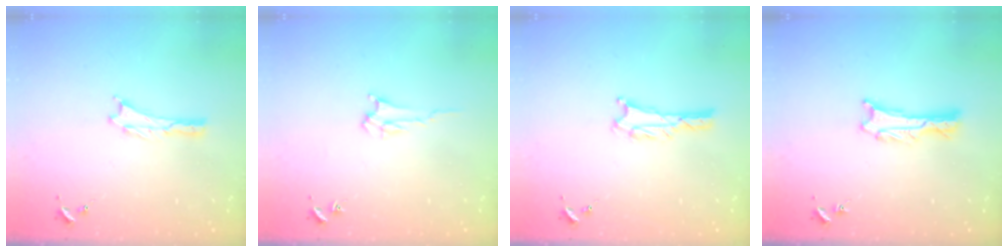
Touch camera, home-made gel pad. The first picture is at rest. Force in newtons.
{"total": 2.8, "press": 2.8, "slide": 0.4}
{"total": 2.0, "press": 2.0, "slide": 0.3}
{"total": 0.9, "press": 0.9, "slide": 0.1}